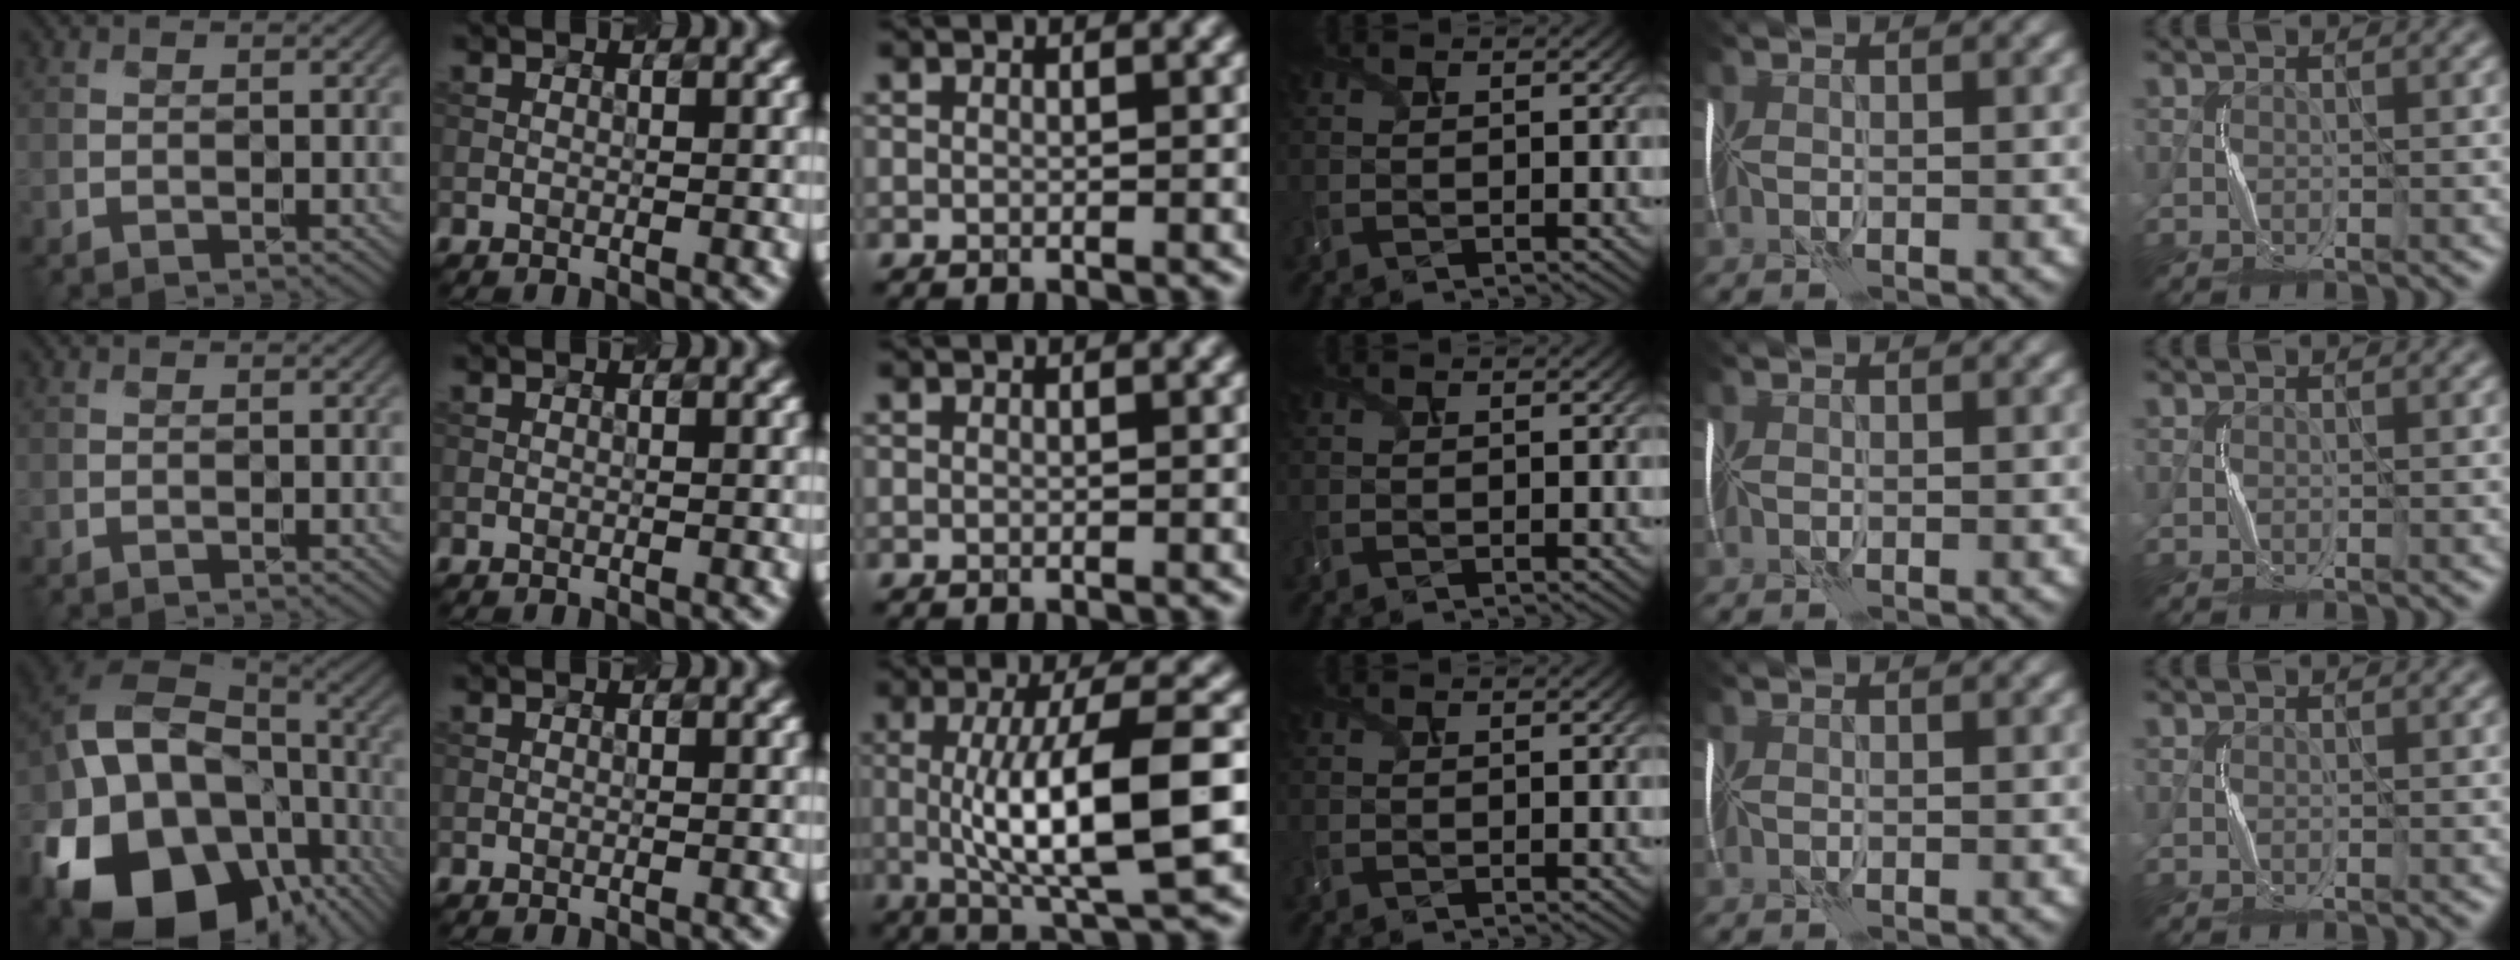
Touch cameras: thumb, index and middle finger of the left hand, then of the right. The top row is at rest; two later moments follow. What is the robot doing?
{"motion": "shake", "object": "handbell"}